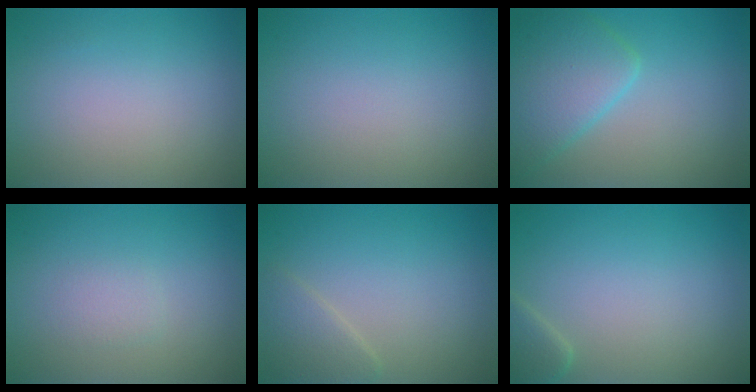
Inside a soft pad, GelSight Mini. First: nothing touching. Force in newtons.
{"total": 0.0}
{"total": 5.1, "press": 5.0, "slide": 0.3}
{"total": 1.0, "press": 1.0, "slide": 0.0}
{"total": 2.1, "press": 2.1, "slide": 0.1}
{"total": 1.7, "press": 1.7, "slide": 0.2}